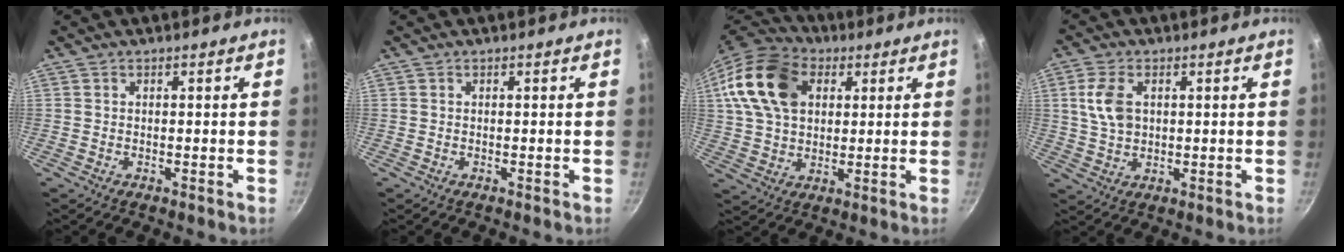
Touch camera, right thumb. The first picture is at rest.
{"total": 0.0}
{"total": 17.8, "force": [5.4, 12.4, 11.6], "torque": [-0.203, 0.010, 0.090]}
{"total": 7.1, "force": [1.7, 4.6, 5.1], "torque": [-0.097, 0.000, 0.032]}